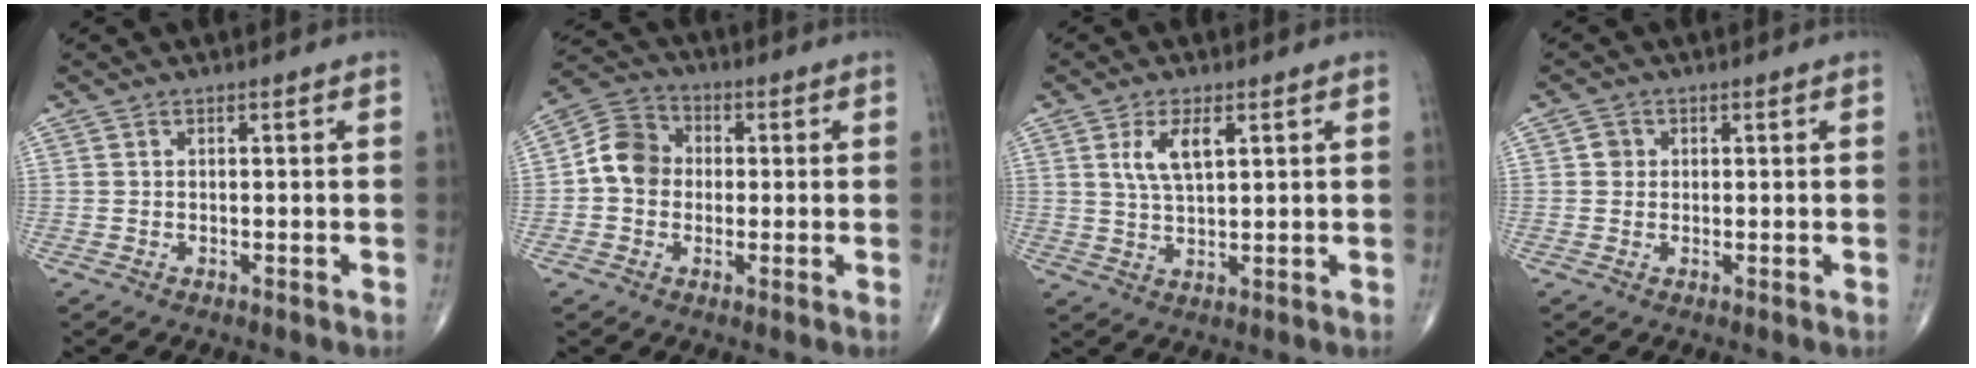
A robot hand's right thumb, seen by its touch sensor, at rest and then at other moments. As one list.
[{"total": 8.0, "force": [-0.2, 6.8, 4.2], "torque": [-0.061, 0.026, -0.018]}, {"total": 5.7, "force": [2.2, 2.3, 4.8], "torque": [-0.089, -0.008, 0.046]}, {"total": 1.8, "force": [0.3, 1.7, 0.5], "torque": [0.000, 0.002, 0.001]}]